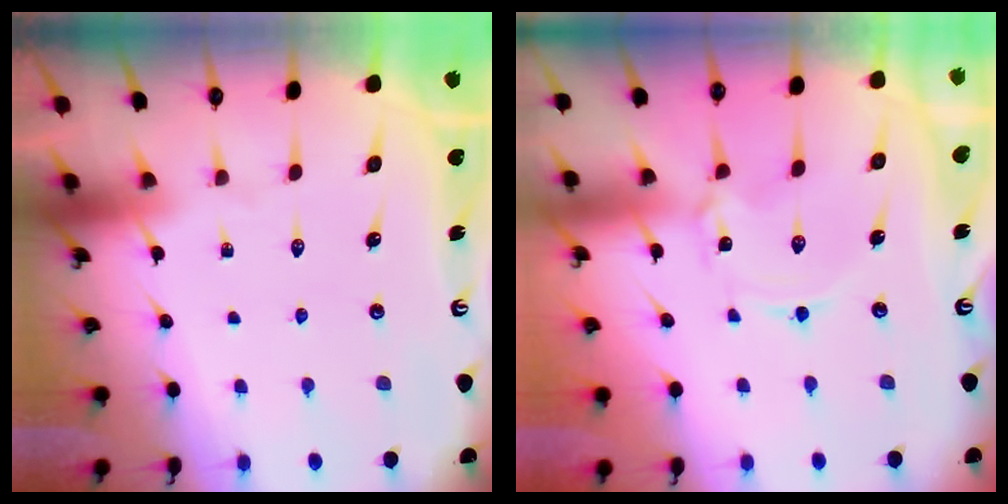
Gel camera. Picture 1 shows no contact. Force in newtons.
{"total": 0.9, "press": 0.9, "slide": 0.1}